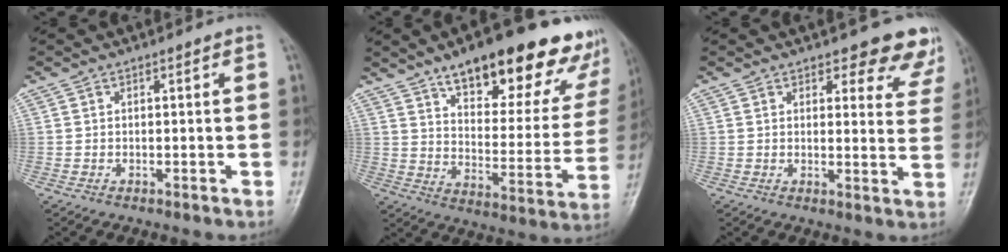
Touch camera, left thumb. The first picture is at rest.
{"total": 26.6, "force": [17.7, 10.1, 17.0], "torque": [-0.186, -0.063, 0.247]}
{"total": 9.2, "force": [7.9, 3.6, 3.0], "torque": [0.017, -0.043, 0.069]}